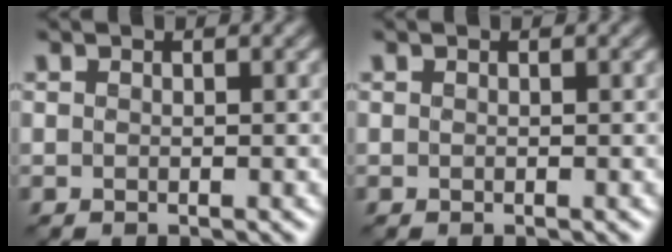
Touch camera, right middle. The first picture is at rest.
{"total": 0.0}